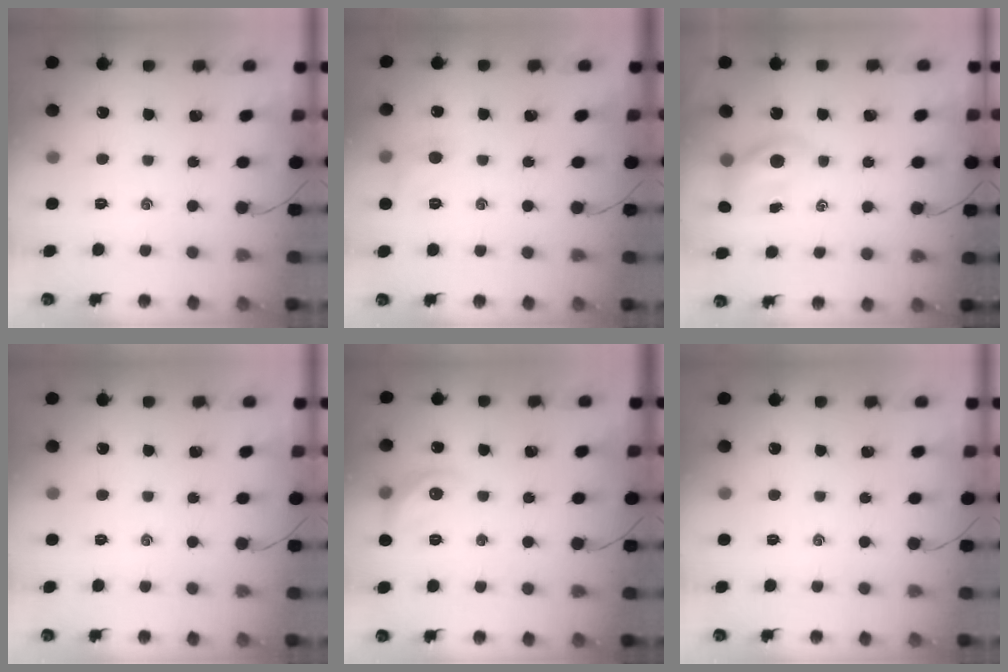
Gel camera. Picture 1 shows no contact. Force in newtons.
{"total": 6.2, "press": 6.0, "slide": 1.8}
{"total": 5.4, "press": 5.4, "slide": 0.5}
{"total": 0.0}
{"total": 9.4, "press": 9.4, "slide": 0.0}
{"total": 0.0}